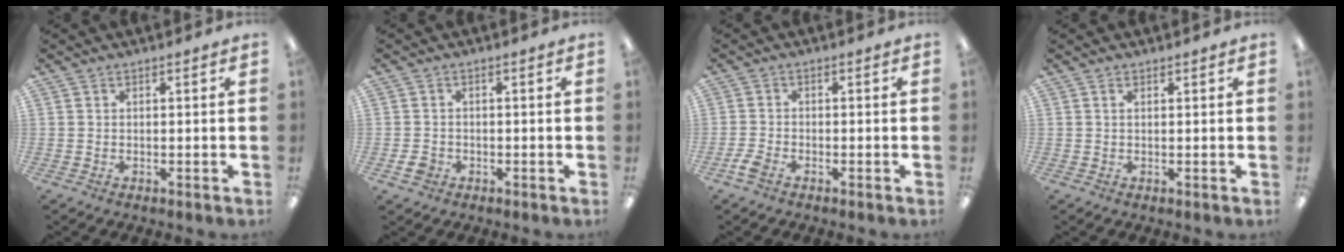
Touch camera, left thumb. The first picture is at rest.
{"total": 2.8, "force": [-1.2, 2.4, 0.9], "torque": [-0.013, 0.005, -0.022]}
{"total": 2.6, "force": [-1.7, 1.2, 1.4], "torque": [-0.036, 0.002, -0.035]}
{"total": 0.6, "force": [0.4, 0.3, 0.2], "torque": [-0.005, 0.002, 0.008]}